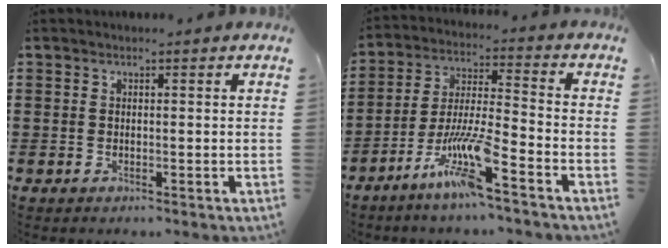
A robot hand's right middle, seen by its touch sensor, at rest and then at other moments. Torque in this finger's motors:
{"motor_torque": [1.66, -0.48, 0.69, 0.21]}